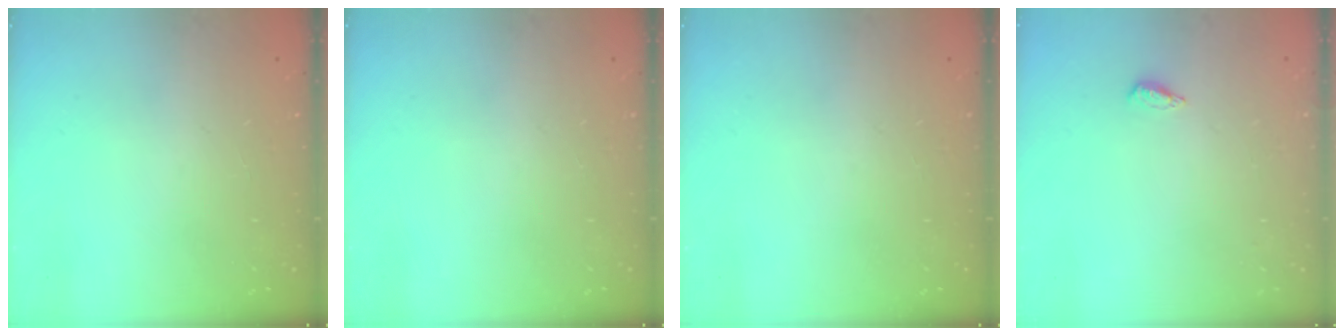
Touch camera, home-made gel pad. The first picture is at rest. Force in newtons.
{"total": 0.0}
{"total": 0.0}
{"total": 2.7, "press": 2.7, "slide": 0.5}